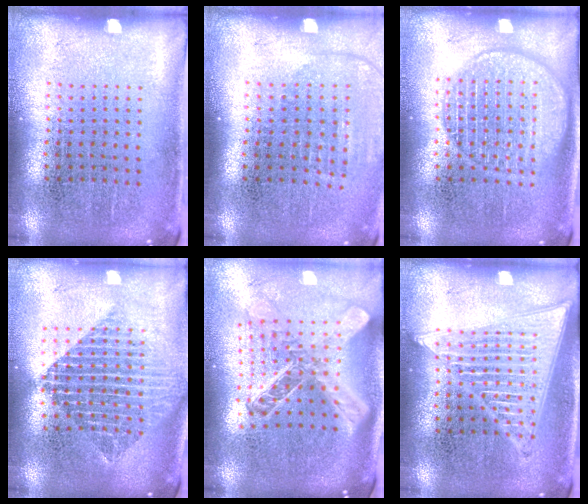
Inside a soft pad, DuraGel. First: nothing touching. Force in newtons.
{"total": 1.3, "press": 1.2, "slide": 0.5}
{"total": 3.1, "press": 3.1, "slide": 0.3}
{"total": 2.2, "press": 1.8, "slide": 1.3}
{"total": 2.6, "press": 1.9, "slide": 1.7}
{"total": 3.1, "press": 3.1, "slide": 0.3}